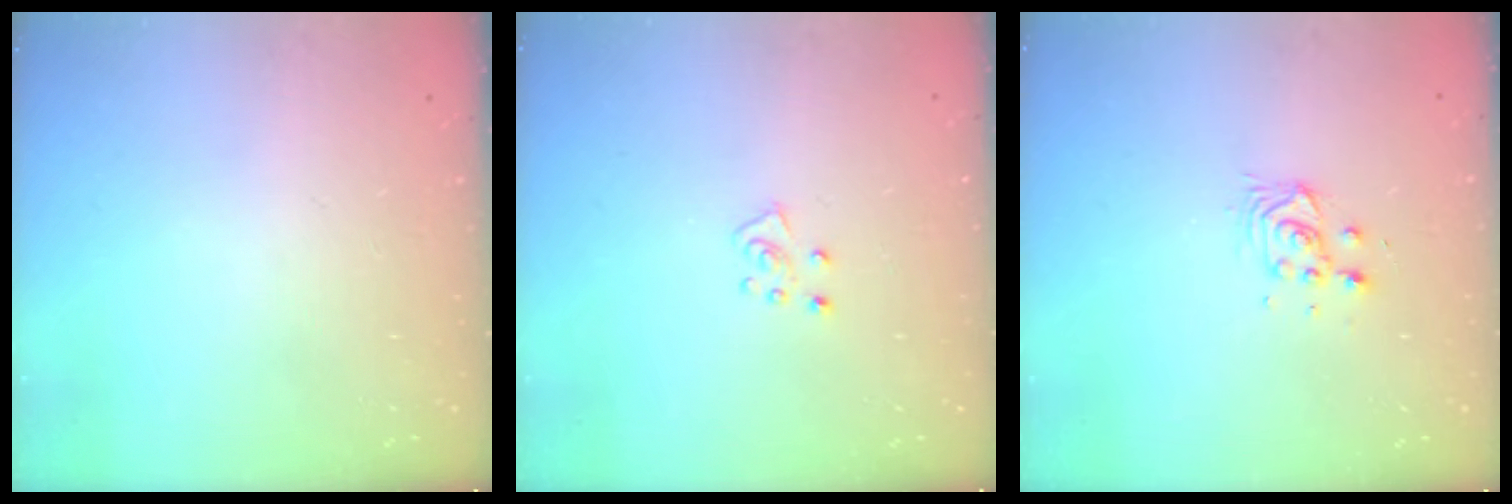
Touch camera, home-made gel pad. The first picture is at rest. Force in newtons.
{"total": 4.2, "press": 4.2, "slide": 0.4}
{"total": 3.9, "press": 3.8, "slide": 0.6}